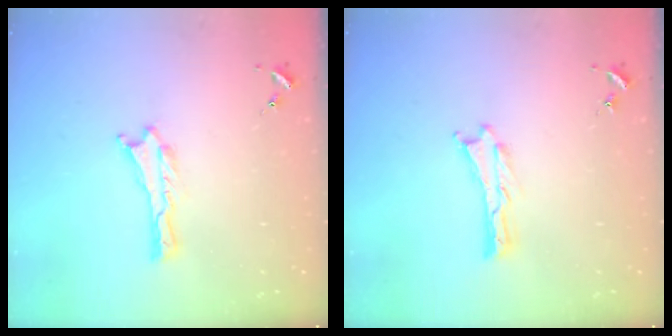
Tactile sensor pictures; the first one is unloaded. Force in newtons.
{"total": 0.0}